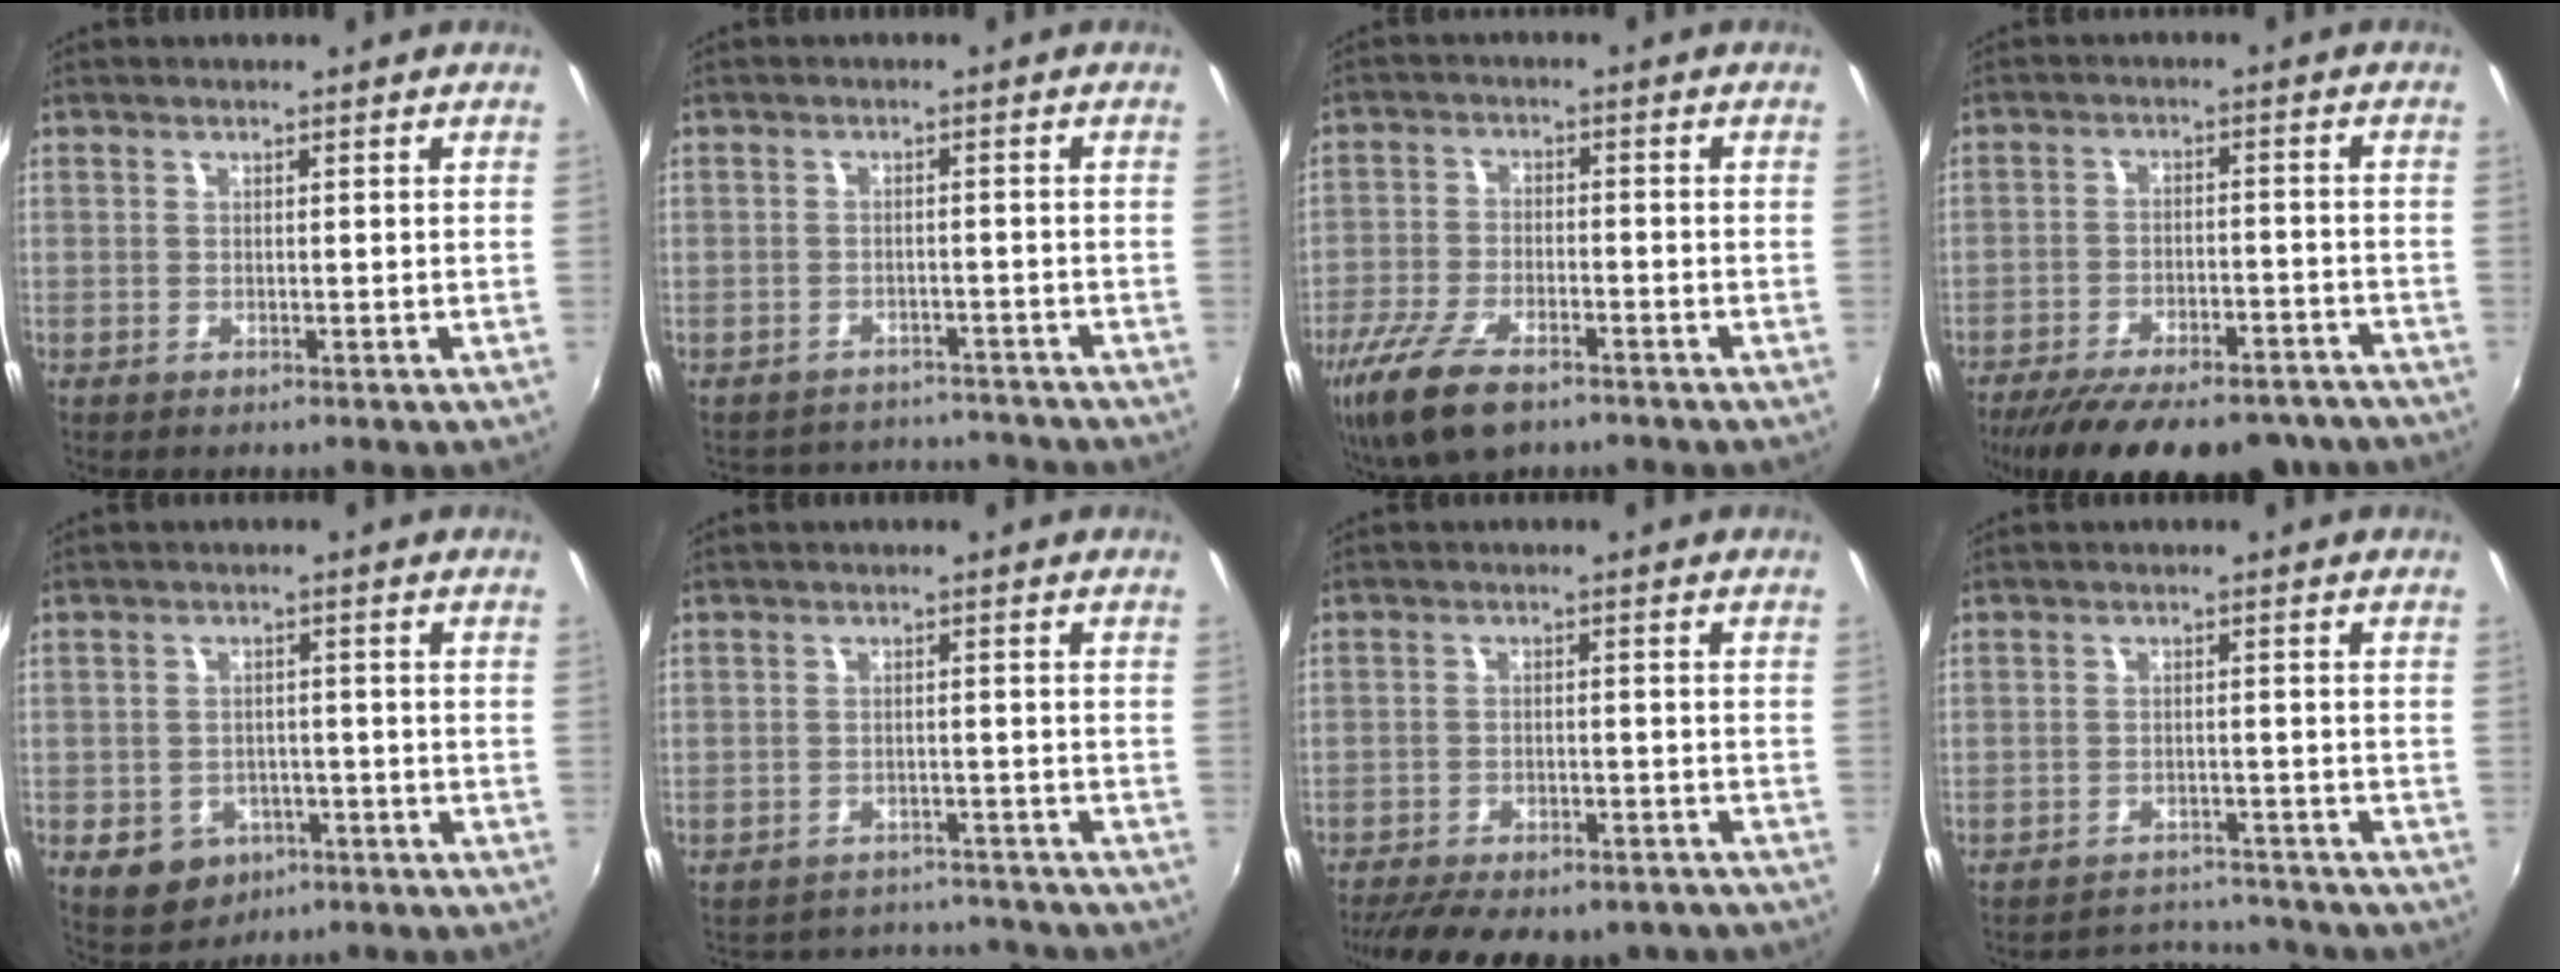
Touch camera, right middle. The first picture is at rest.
{"total": 8.9, "force": [-7.9, 4.0, 1.2], "torque": [-0.035, 0.031, -0.103]}
{"total": 12.3, "force": [-8.2, 4.9, 7.7], "torque": [-0.184, -0.036, -0.156]}
{"total": 22.1, "force": [-17.9, 7.5, 10.4], "torque": [-0.200, -0.021, -0.241]}
{"total": 8.6, "force": [-4.2, 6.7, 3.3], "torque": [-0.083, 0.000, -0.047]}
{"total": 10.1, "force": [-8.8, 4.7, 1.5], "torque": [-0.042, 0.037, -0.112]}
{"total": 17.4, "force": [-13.9, 6.4, 8.3], "torque": [-0.175, -0.026, -0.184]}
{"total": 7.8, "force": [-7.5, 2.2, 0.4], "torque": [-0.021, 0.020, -0.106]}